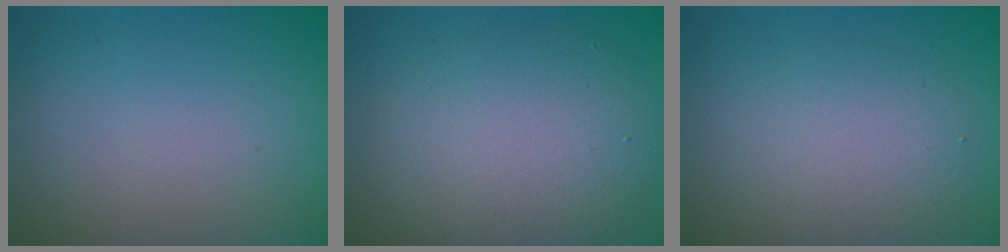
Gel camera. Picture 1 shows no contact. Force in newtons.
{"total": 6.4, "press": 6.4, "slide": 0.7}
{"total": 3.6, "press": 3.6, "slide": 0.4}